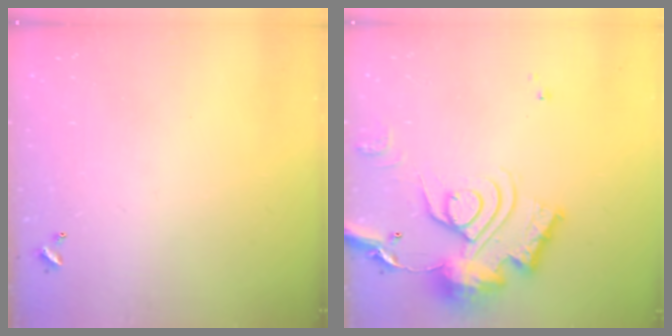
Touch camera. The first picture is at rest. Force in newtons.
{"total": 21.9, "press": 21.7, "slide": 2.3}